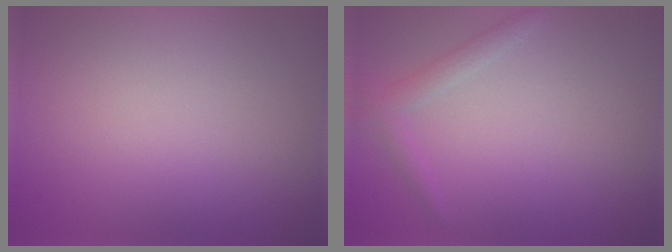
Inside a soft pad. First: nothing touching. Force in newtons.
{"total": 1.5, "press": 1.5, "slide": 0.1}